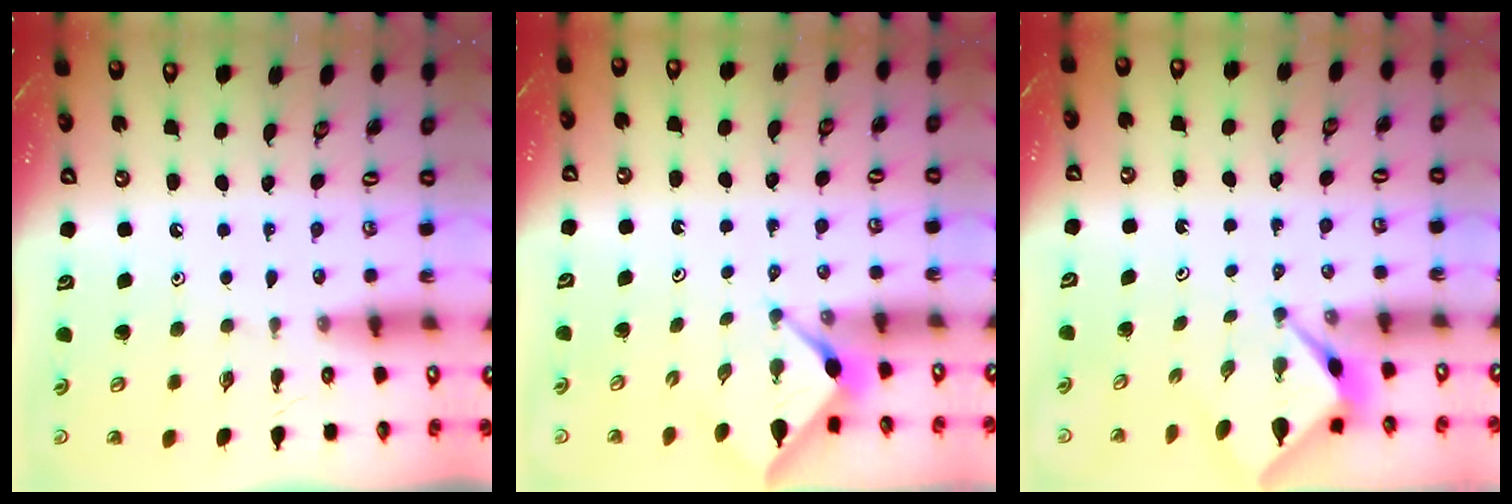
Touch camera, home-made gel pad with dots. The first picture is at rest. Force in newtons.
{"total": 2.9, "press": 2.9, "slide": 0.3}
{"total": 2.7, "press": 2.7, "slide": 0.1}